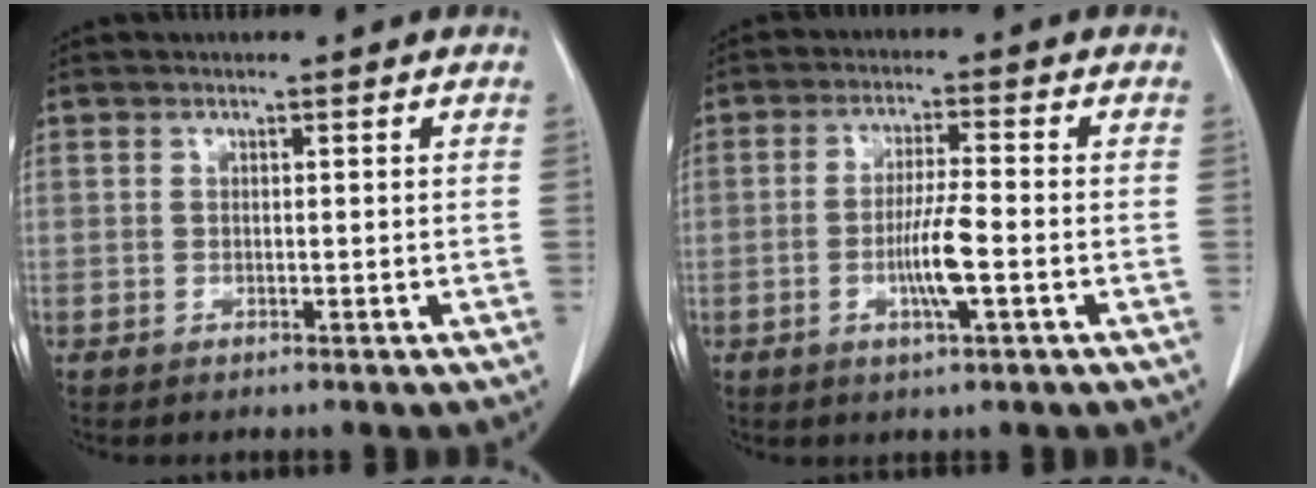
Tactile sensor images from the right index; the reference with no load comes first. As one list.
[{"total": 6.3, "force": [-1.7, 0.3, 6.1], "torque": [-0.117, -0.007, -0.032]}]